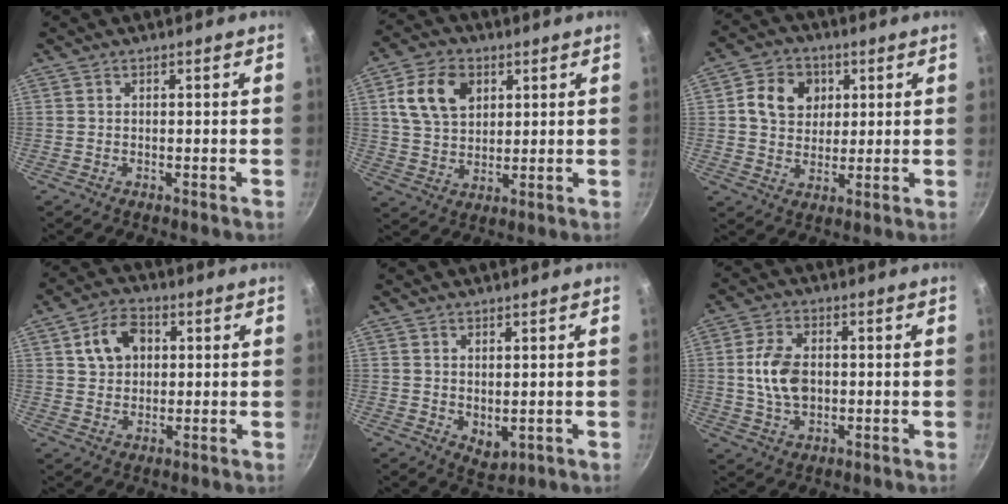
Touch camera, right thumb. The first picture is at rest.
{"total": 11.4, "force": [4.0, 7.9, 7.2], "torque": [-0.113, -0.003, 0.075]}
{"total": 9.8, "force": [2.4, 8.0, 5.1], "torque": [-0.055, -0.003, 0.039]}
{"total": 8.2, "force": [2.3, 6.0, 5.1], "torque": [-0.067, 0.003, 0.037]}
{"total": 3.3, "force": [0.1, 2.0, 2.6], "torque": [-0.036, -0.009, 0.016]}
{"total": 7.7, "force": [0.2, 5.1, 5.7], "torque": [-0.100, 0.004, 0.006]}